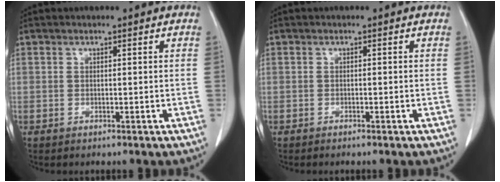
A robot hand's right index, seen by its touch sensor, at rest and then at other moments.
{"total": 0.6, "force": [-0.2, 0.2, 0.5], "torque": [-0.014, 0.000, -0.004]}